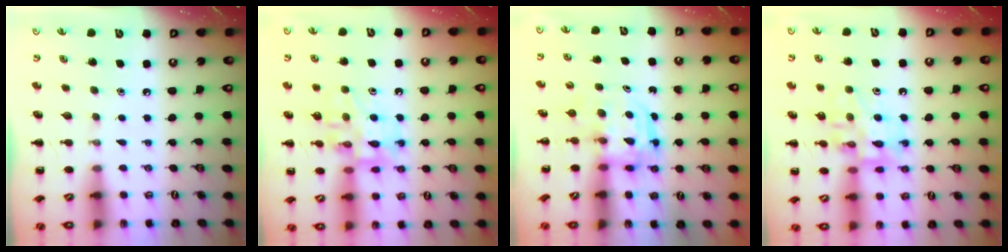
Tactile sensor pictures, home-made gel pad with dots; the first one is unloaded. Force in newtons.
{"total": 13.4, "press": 13.3, "slide": 1.7}
{"total": 3.0, "press": 3.0, "slide": 0.2}
{"total": 13.4, "press": 13.3, "slide": 1.7}